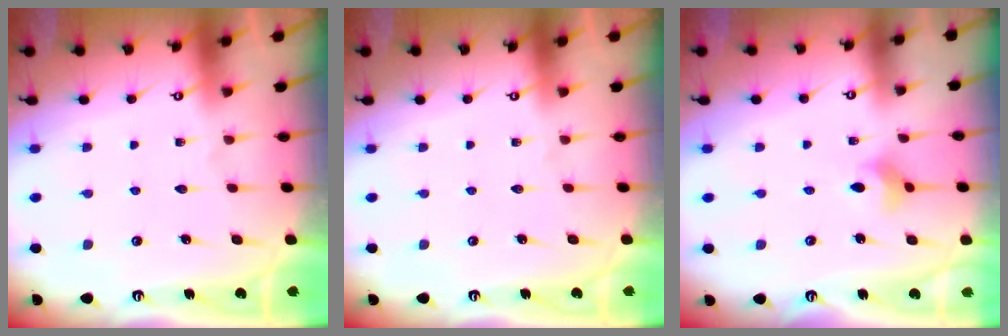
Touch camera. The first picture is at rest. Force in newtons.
{"total": 0.0}
{"total": 4.3, "press": 4.3, "slide": 0.5}